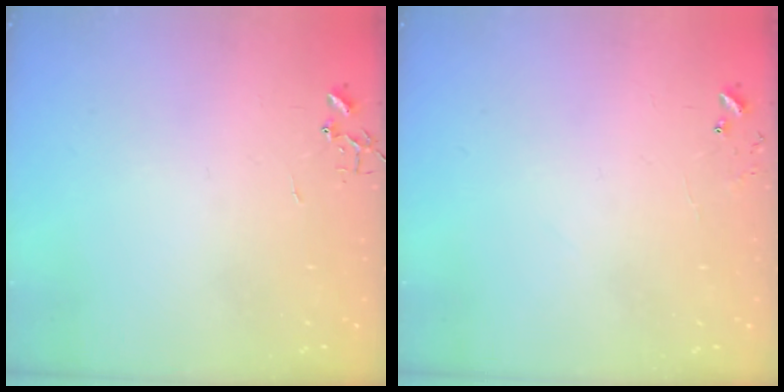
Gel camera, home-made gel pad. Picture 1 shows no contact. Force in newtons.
{"total": 6.3, "press": 6.3, "slide": 0.5}